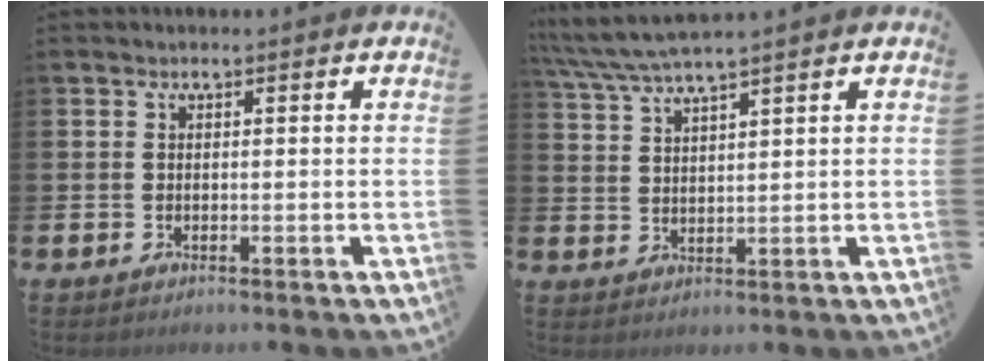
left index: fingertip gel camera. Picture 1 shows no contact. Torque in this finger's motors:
{"motor_torque": [0.00, -0.08, 0.79, 0.21]}